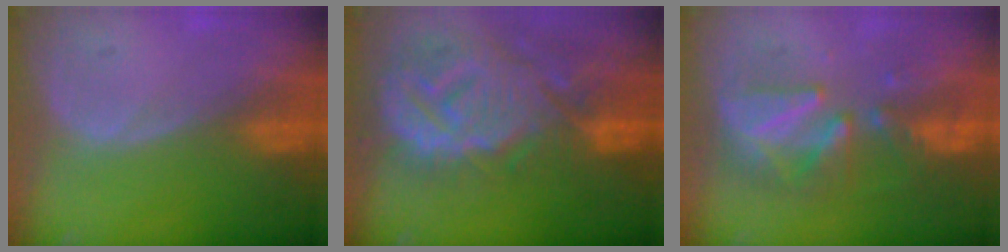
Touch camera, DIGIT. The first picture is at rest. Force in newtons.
{"total": 14.4, "press": 12.4, "slide": 7.3}
{"total": 8.0, "press": 7.9, "slide": 1.5}